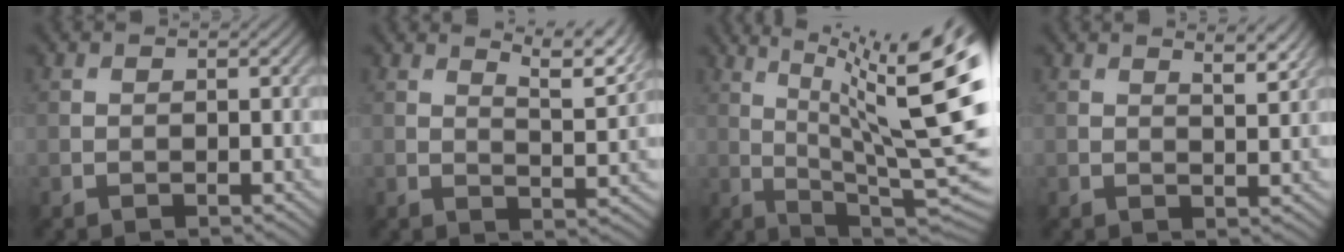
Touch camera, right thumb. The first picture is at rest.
{"total": 6.0, "force": [4.5, 1.2, 3.8], "torque": [-0.068, -0.008, 0.073]}
{"total": 18.1, "force": [5.9, 4.2, 16.5], "torque": [-0.229, 0.016, 0.100]}
{"total": 3.2, "force": [2.2, 0.7, 2.2], "torque": [-0.035, -0.004, 0.040]}